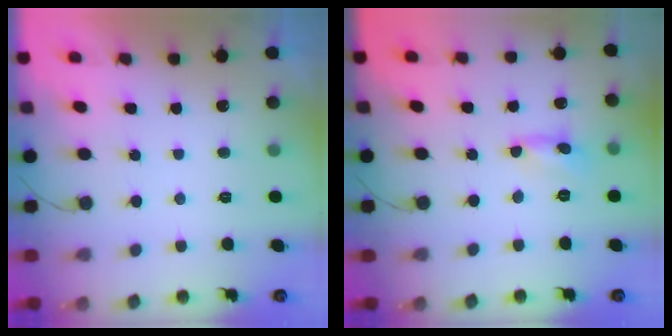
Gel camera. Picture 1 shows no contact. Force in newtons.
{"total": 0.8, "press": 0.7, "slide": 0.1}